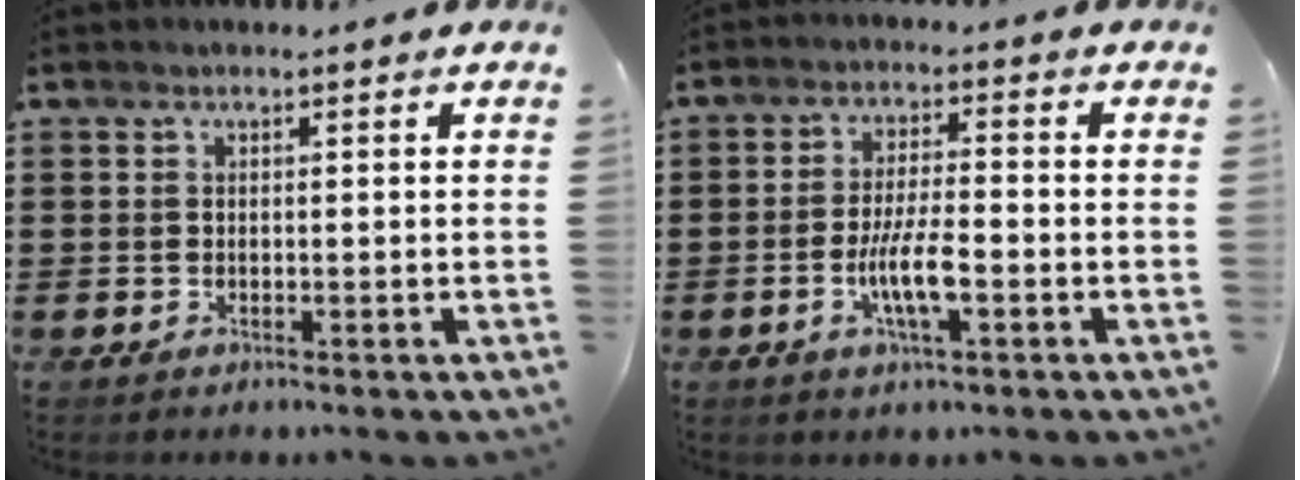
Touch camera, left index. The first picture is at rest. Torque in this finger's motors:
{"motor_torque": [1.60, 0.54, 0.34, 0.14]}